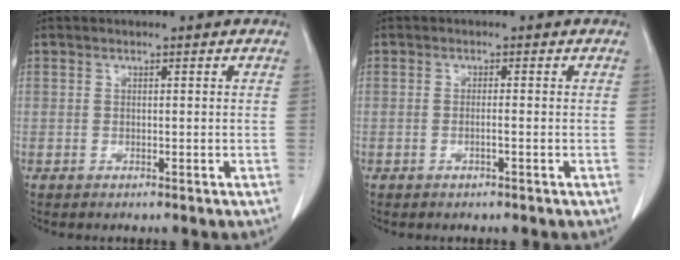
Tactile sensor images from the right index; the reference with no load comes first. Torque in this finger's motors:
{"motor_torque": [-0.14, 0.08, -0.06, -0.01]}